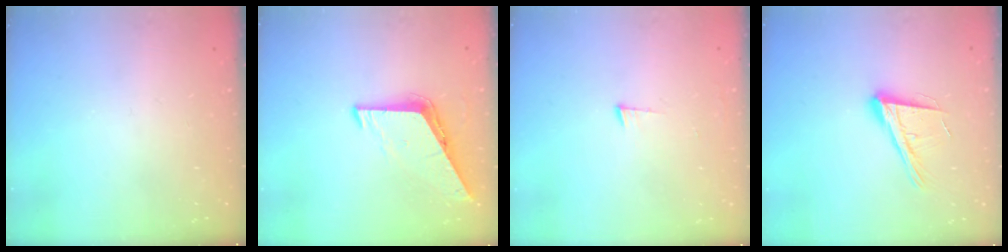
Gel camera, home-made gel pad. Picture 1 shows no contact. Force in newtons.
{"total": 8.4, "press": 8.4, "slide": 0.9}
{"total": 2.8, "press": 2.7, "slide": 0.5}
{"total": 16.0, "press": 15.5, "slide": 4.0}